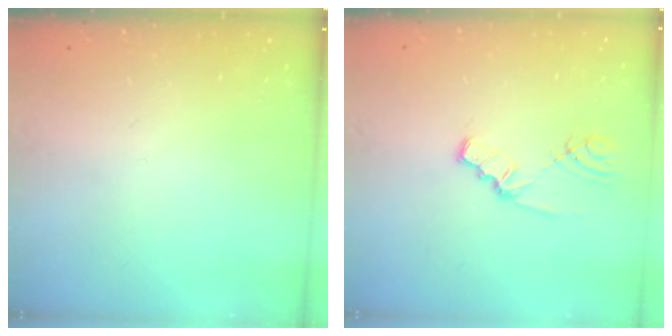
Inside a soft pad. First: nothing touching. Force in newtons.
{"total": 2.1, "press": 2.1, "slide": 0.3}